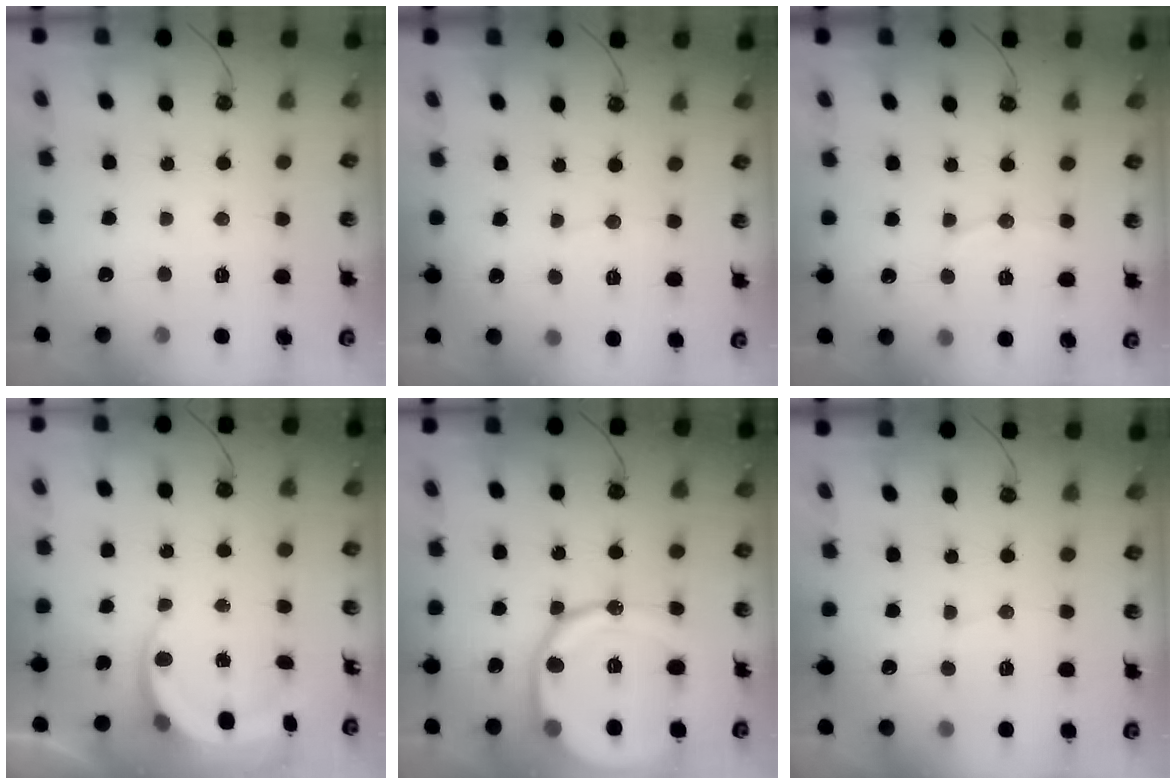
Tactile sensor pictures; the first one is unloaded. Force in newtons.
{"total": 2.9, "press": 2.9, "slide": 0.3}
{"total": 6.8, "press": 6.8, "slide": 0.7}
{"total": 6.1, "press": 5.9, "slide": 1.4}
{"total": 18.1, "press": 18.0, "slide": 2.2}
{"total": 5.1, "press": 4.9, "slide": 1.3}